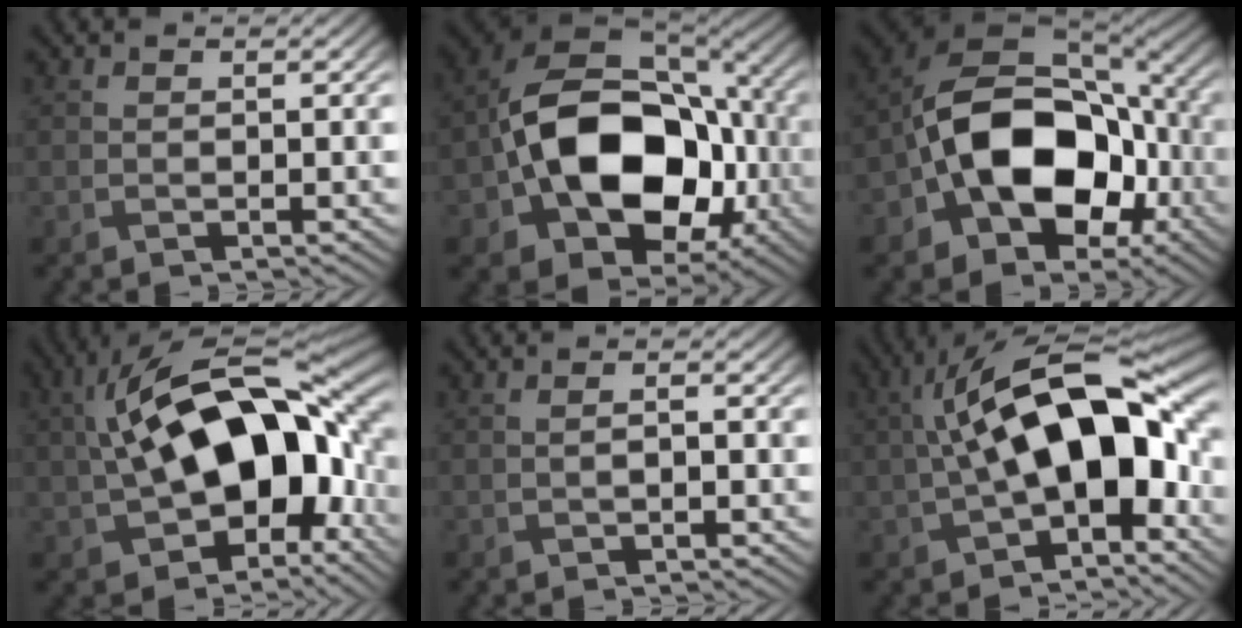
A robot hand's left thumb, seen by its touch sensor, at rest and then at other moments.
{"total": 17.1, "force": [-2.9, 12.0, 11.8], "torque": [-0.204, -0.020, -0.055]}
{"total": 16.0, "force": [-4.0, 11.0, 10.9], "torque": [-0.187, -0.012, -0.082]}
{"total": 19.2, "force": [0.0, 10.8, 15.9], "torque": [-0.272, 0.009, -0.012]}
{"total": 1.0, "force": [-0.2, 0.3, 1.0], "torque": [-0.018, 0.001, -0.002]}
{"total": 15.5, "force": [-0.8, 7.1, 13.7], "torque": [-0.227, 0.025, -0.023]}